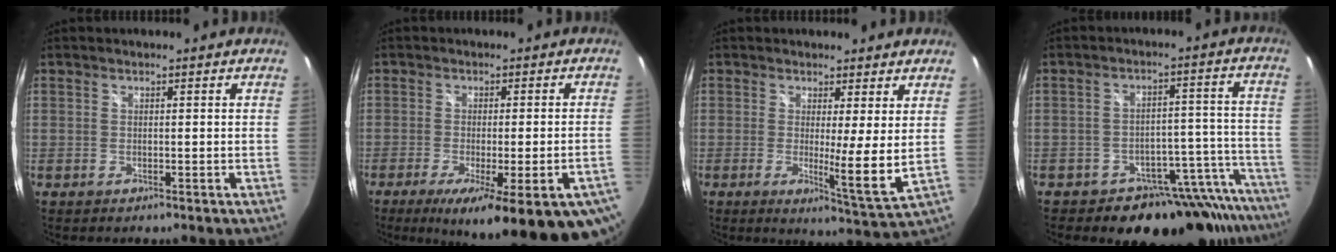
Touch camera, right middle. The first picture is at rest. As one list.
[{"total": 21.2, "force": [-14.5, 3.4, 15.0], "torque": [-0.208, -0.059, -0.190]}, {"total": 7.4, "force": [1.7, -0.4, 7.2], "torque": [-0.106, -0.021, 0.022]}, {"total": 17.9, "force": [-16.1, 7.1, 3.6], "torque": [-0.026, 0.048, -0.206]}]